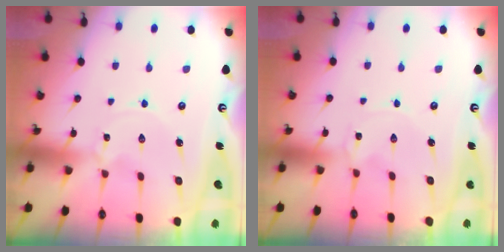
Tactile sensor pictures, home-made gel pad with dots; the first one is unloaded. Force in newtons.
{"total": 1.2, "press": 1.2, "slide": 0.3}